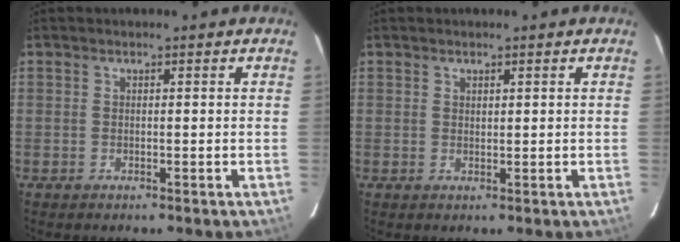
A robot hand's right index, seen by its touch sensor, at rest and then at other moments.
{"total": 0.7, "force": [0.6, 0.3, 0.3], "torque": [-0.004, 0.002, 0.011]}